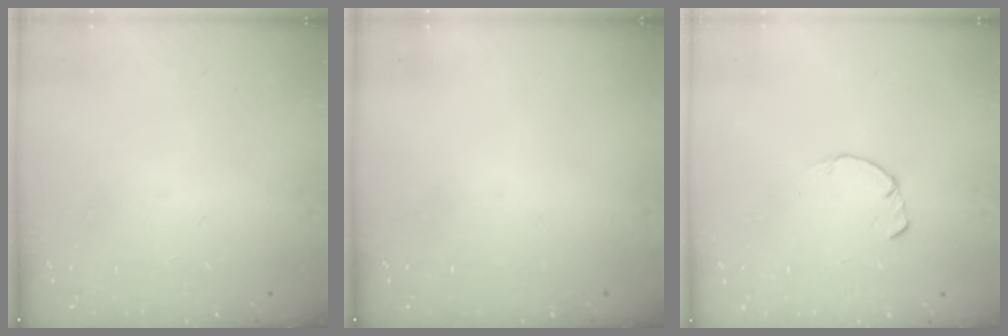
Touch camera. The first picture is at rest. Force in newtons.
{"total": 0.0}
{"total": 1.7, "press": 1.7, "slide": 0.2}